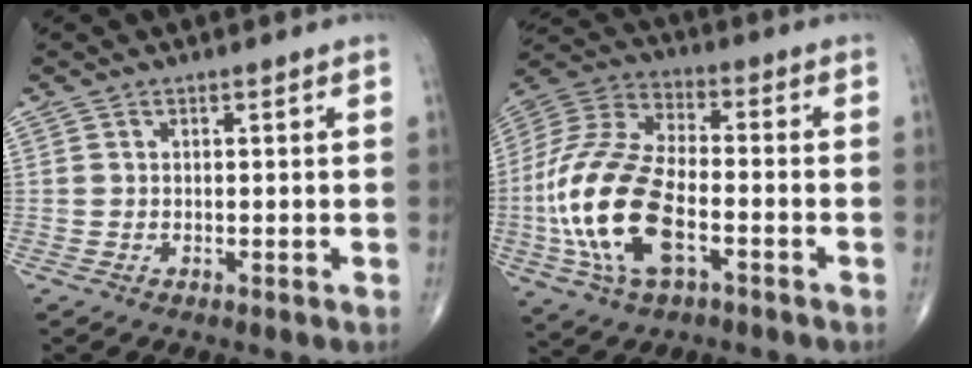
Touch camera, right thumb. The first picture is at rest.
{"total": 20.8, "force": [-5.4, 10.3, 17.2], "torque": [-0.377, 0.020, -0.098]}